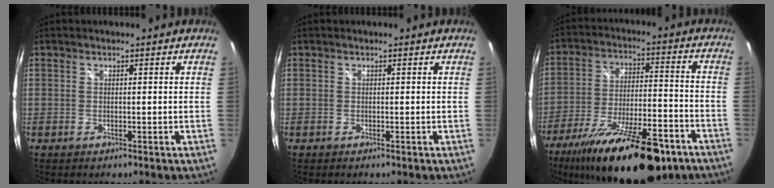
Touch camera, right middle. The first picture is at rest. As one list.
[{"total": 0.0}, {"total": 24.8, "force": [-17.1, 8.1, 16.0], "torque": [-0.285, -0.036, -0.257]}]